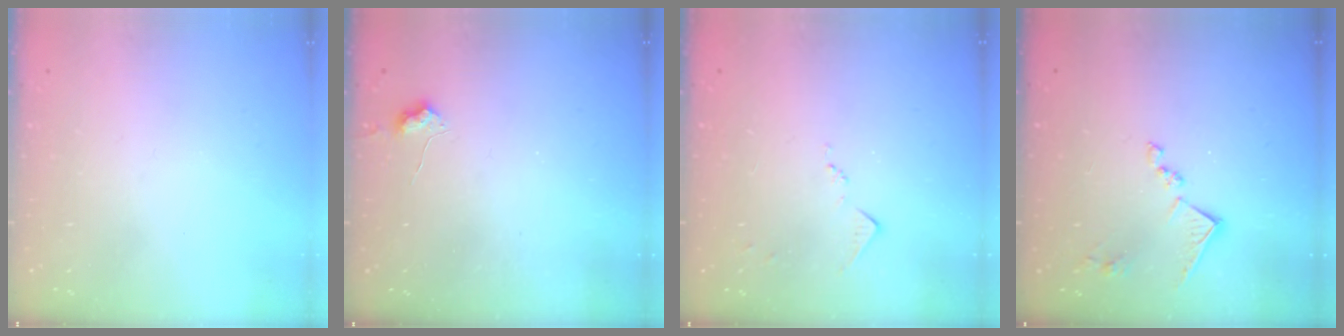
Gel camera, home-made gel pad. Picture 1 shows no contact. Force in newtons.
{"total": 4.3, "press": 4.3, "slide": 0.7}
{"total": 6.9, "press": 6.9, "slide": 0.8}
{"total": 11.6, "press": 11.6, "slide": 0.8}